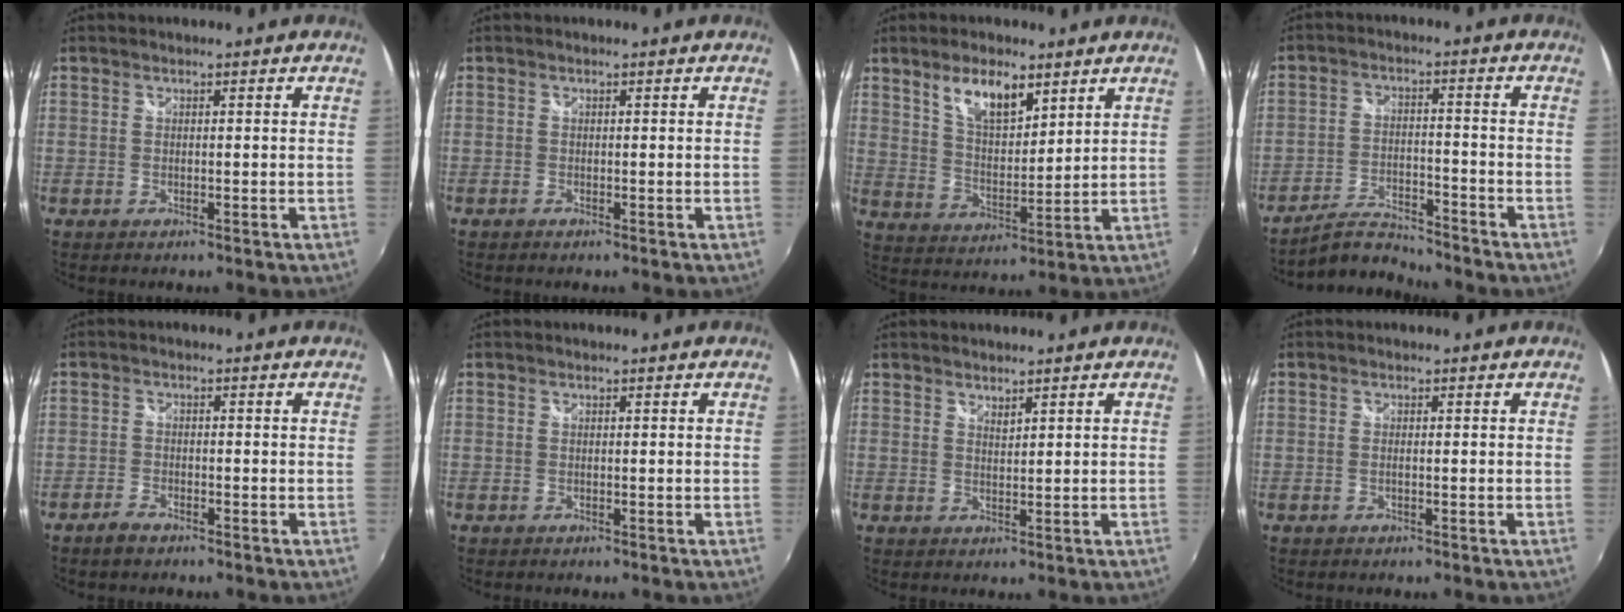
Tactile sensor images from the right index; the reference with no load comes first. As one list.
[{"total": 0.0}, {"total": 9.2, "force": [5.7, 3.9, 6.2], "torque": [-0.106, 0.005, 0.108]}, {"total": 6.8, "force": [-6.6, 1.0, 1.1], "torque": [-0.038, 0.011, -0.120]}, {"total": 2.6, "force": [-2.1, 0.9, 1.1], "torque": [-0.034, 0.001, -0.041]}, {"total": 0.0}, {"total": 1.6, "force": [1.5, 0.3, 0.5], "torque": [-0.006, 0.001, 0.026]}, {"total": 0.8, "force": [-0.2, 0.0, 0.8], "torque": [-0.016, 0.000, -0.006]}]